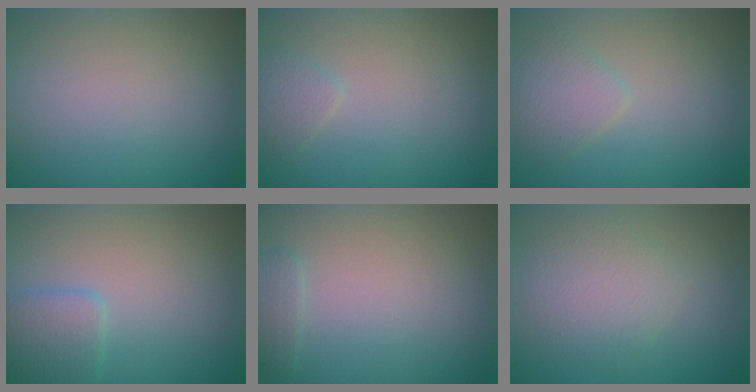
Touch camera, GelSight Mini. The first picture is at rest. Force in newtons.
{"total": 1.1, "press": 1.1, "slide": 0.0}
{"total": 2.0, "press": 2.0, "slide": 0.1}
{"total": 2.2, "press": 2.2, "slide": 0.1}
{"total": 1.1, "press": 1.1, "slide": 0.1}
{"total": 3.0, "press": 3.0, "slide": 0.1}